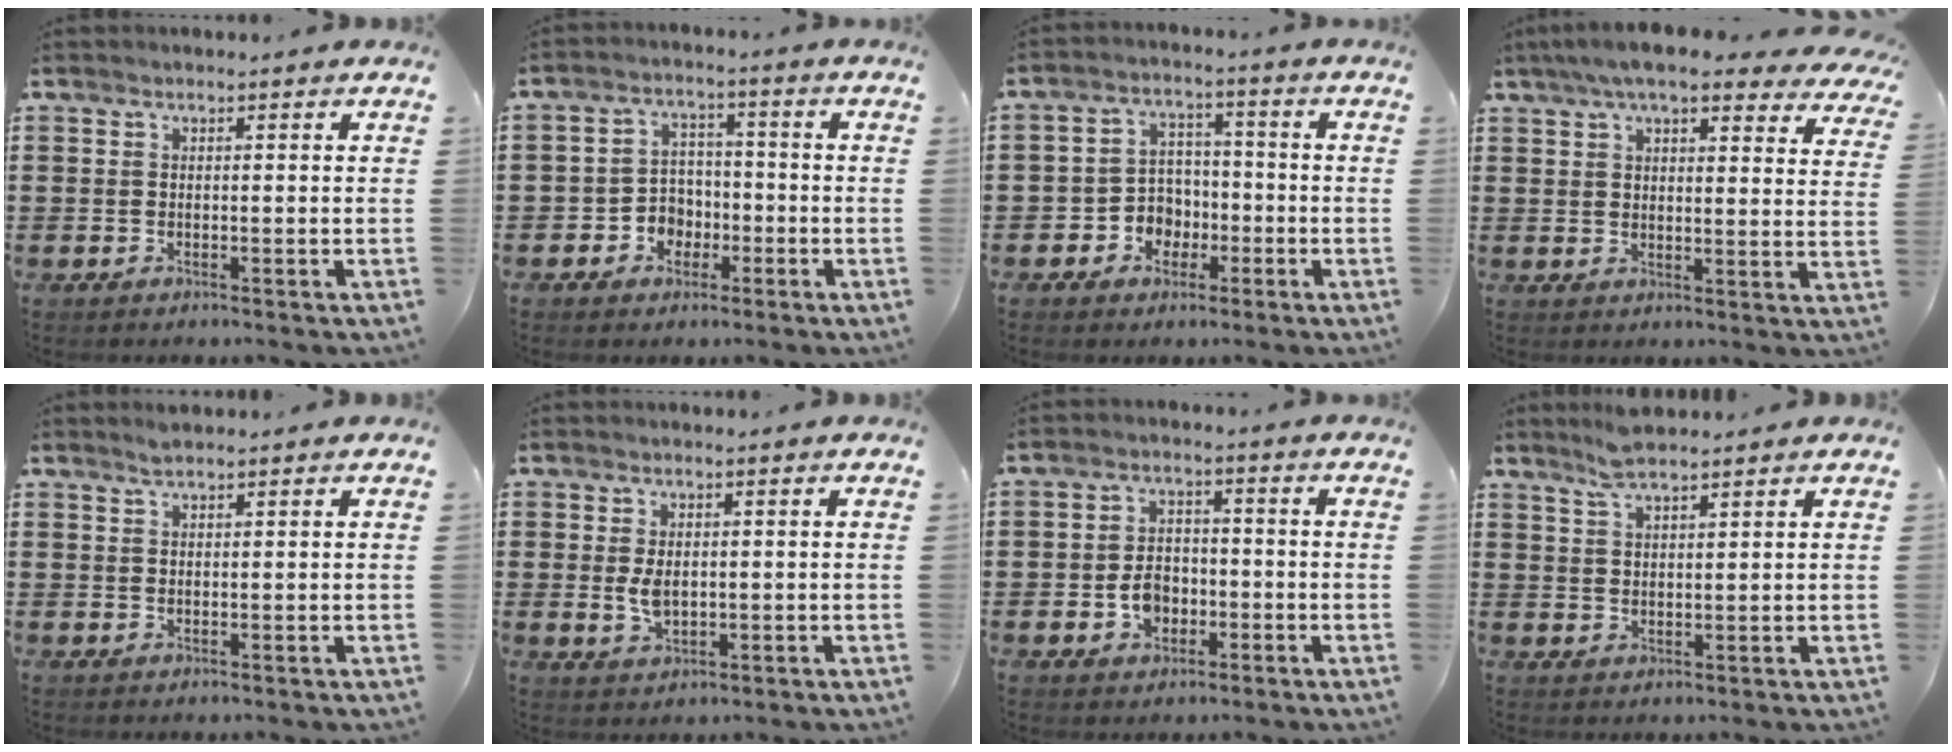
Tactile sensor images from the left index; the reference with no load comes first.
{"total": 4.5, "force": [-2.1, 3.8, 1.2], "torque": [-0.033, 0.013, -0.043]}
{"total": 5.0, "force": [-2.1, 4.4, 1.2], "torque": [-0.035, 0.015, -0.042]}
{"total": 7.7, "force": [6.5, 1.1, 4.1], "torque": [-0.091, -0.013, 0.115]}
{"total": 1.4, "force": [1.3, 0.2, 0.5], "torque": [-0.013, 0.000, 0.025]}
{"total": 3.6, "force": [0.2, 2.1, 2.9], "torque": [-0.074, -0.001, -0.001]}
{"total": 4.1, "force": [-1.4, 3.0, 2.5], "torque": [-0.057, 0.002, -0.030]}
{"total": 3.9, "force": [3.4, 0.7, 1.9], "torque": [-0.045, -0.003, 0.063]}